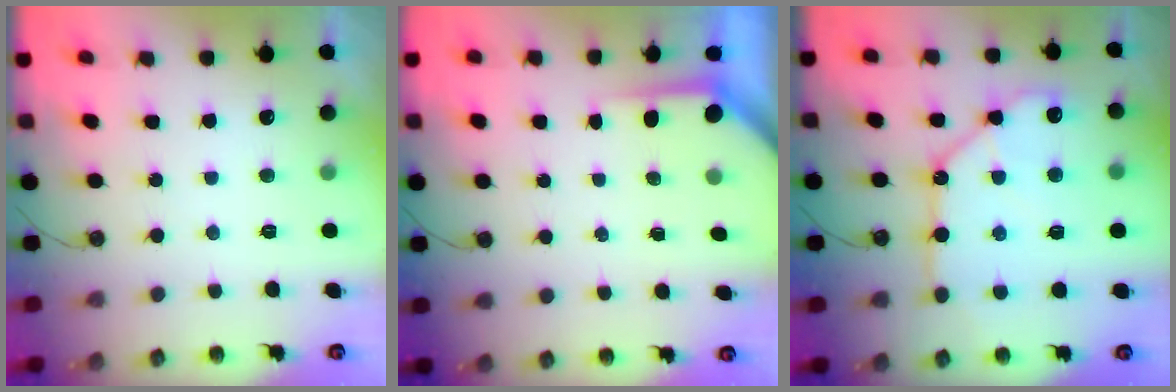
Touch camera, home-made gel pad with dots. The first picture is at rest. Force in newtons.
{"total": 3.7, "press": 3.6, "slide": 0.4}
{"total": 13.2, "press": 13.1, "slide": 1.9}